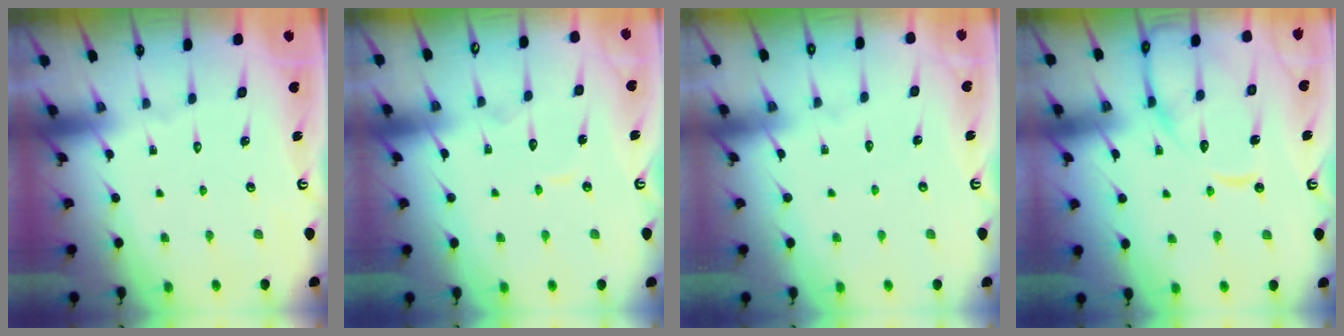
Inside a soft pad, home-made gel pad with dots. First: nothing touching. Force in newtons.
{"total": 5.1, "press": 5.1, "slide": 0.5}
{"total": 2.0, "press": 2.0, "slide": 0.3}
{"total": 13.1, "press": 13.0, "slide": 1.3}